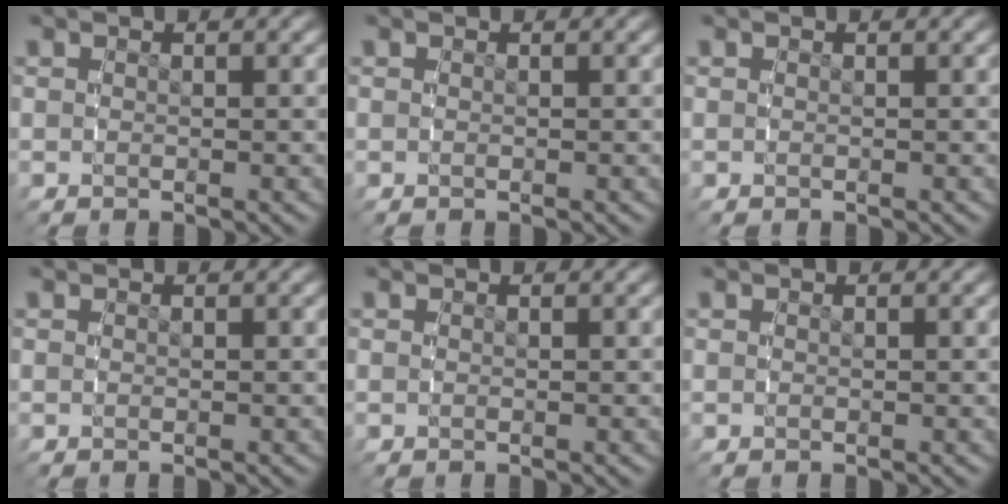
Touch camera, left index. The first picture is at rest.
{"total": 0.0}
{"total": 0.0}
{"total": 0.0}
{"total": 0.0}
{"total": 0.0}